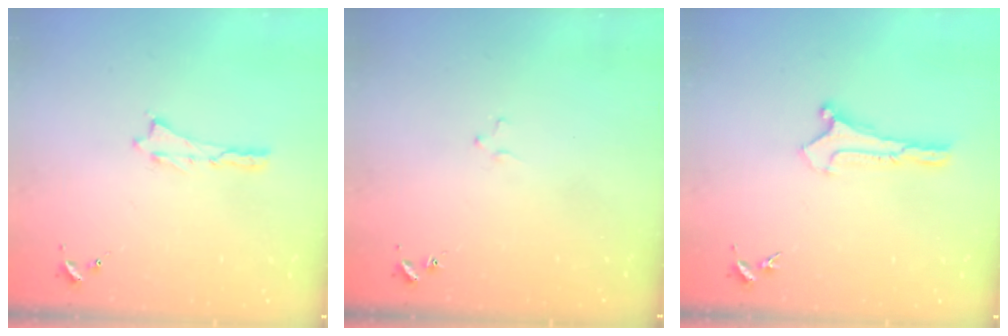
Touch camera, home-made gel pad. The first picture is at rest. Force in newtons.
{"total": 1.2, "press": 1.2, "slide": 0.2}
{"total": 0.0}